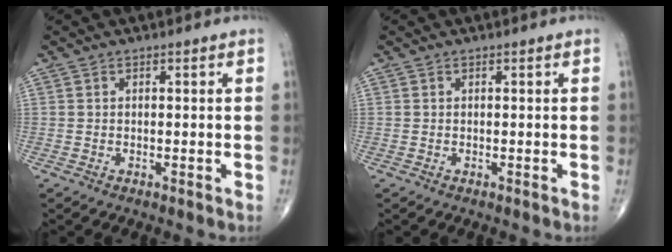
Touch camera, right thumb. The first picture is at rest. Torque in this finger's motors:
{"motor_torque": [0.05, 0.05, -0.02, 0.02, 0.00]}